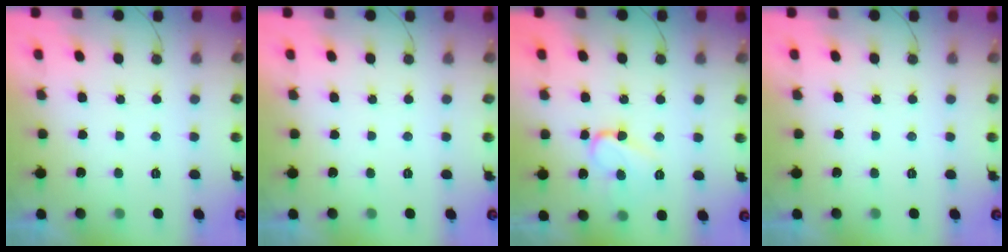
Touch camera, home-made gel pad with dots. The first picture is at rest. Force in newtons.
{"total": 0.0}
{"total": 10.3, "press": 10.2, "slide": 1.1}
{"total": 0.0}